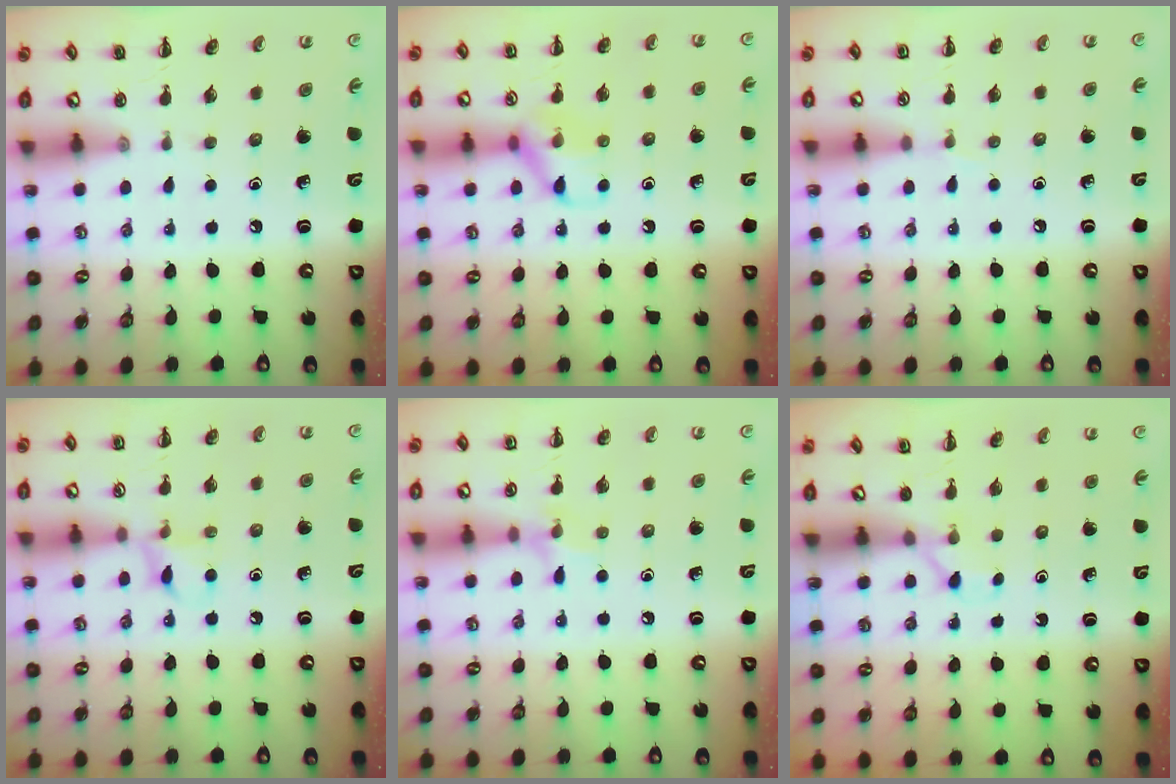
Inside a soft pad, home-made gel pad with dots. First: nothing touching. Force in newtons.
{"total": 9.3, "press": 9.2, "slide": 0.8}
{"total": 3.1, "press": 3.0, "slide": 1.0}
{"total": 7.2, "press": 7.0, "slide": 1.8}
{"total": 6.5, "press": 6.2, "slide": 2.1}
{"total": 2.4, "press": 2.3, "slide": 0.7}